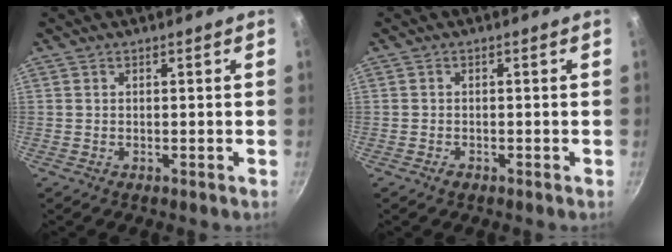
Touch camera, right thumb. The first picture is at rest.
{"total": 1.1, "force": [-0.8, 0.7, 0.5], "torque": [-0.011, 0.004, -0.015]}